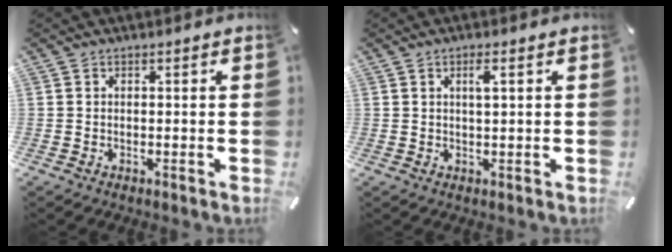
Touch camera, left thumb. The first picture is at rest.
{"total": 2.7, "force": [1.0, 0.3, 2.5], "torque": [-0.051, 0.002, 0.013]}